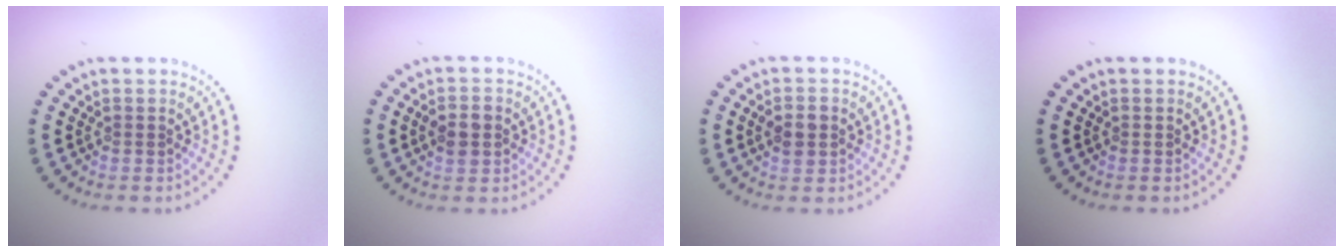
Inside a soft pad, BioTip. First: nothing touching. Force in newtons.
{"total": 2.7, "press": 2.7, "slide": 0.1}
{"total": 2.7, "press": 2.7, "slide": 0.2}
{"total": 0.0}